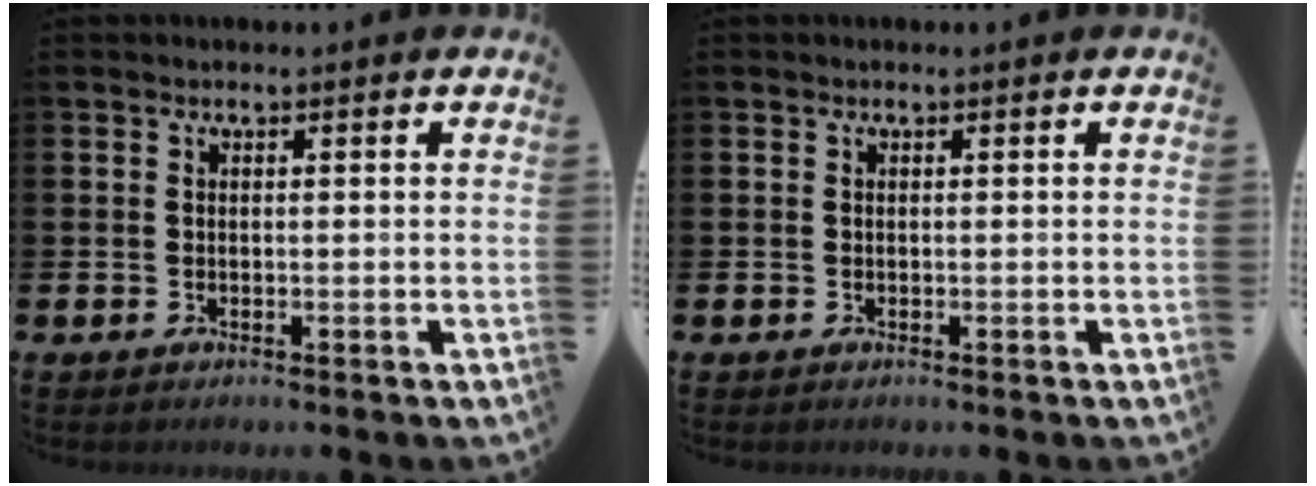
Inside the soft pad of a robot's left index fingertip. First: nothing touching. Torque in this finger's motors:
{"motor_torque": [-0.05, -0.03, 0.01, 0.02]}